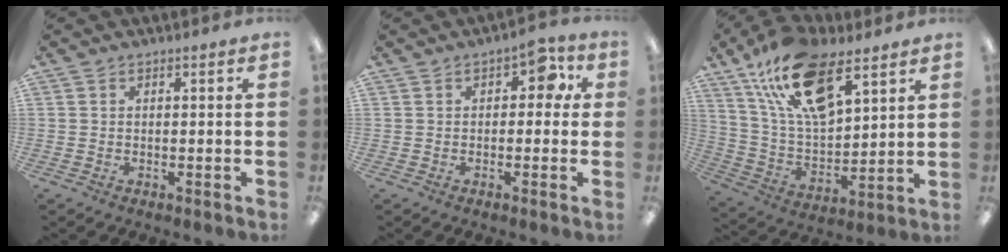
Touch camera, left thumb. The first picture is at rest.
{"total": 5.6, "force": [1.5, 3.4, 4.2], "torque": [-0.054, 0.001, 0.019]}
{"total": 21.0, "force": [12.3, 9.8, 14.0], "torque": [-0.262, -0.049, 0.219]}